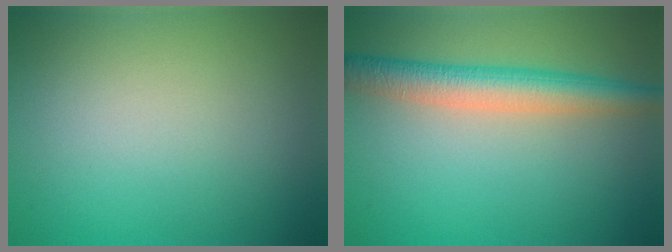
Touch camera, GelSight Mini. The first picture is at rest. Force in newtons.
{"total": 5.1, "press": 5.1, "slide": 0.2}